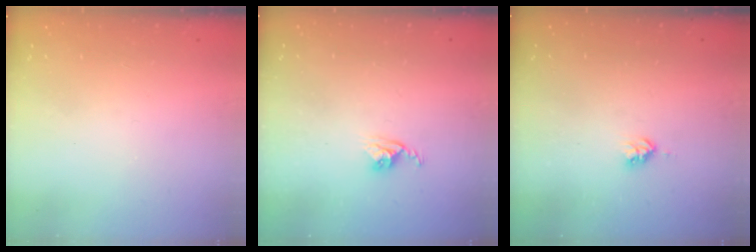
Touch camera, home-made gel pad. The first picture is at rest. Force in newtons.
{"total": 3.9, "press": 3.9, "slide": 0.2}
{"total": 2.8, "press": 2.8, "slide": 0.2}